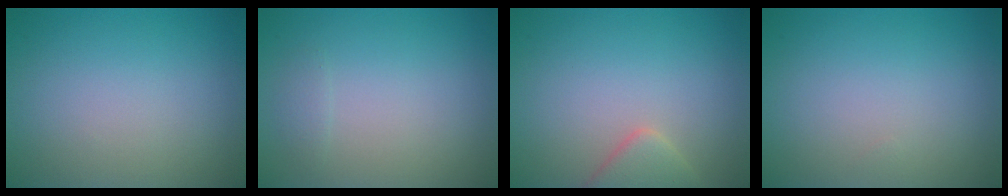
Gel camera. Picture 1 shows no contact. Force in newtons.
{"total": 0.6, "press": 0.6, "slide": 0.0}
{"total": 2.5, "press": 2.5, "slide": 0.2}
{"total": 0.0}